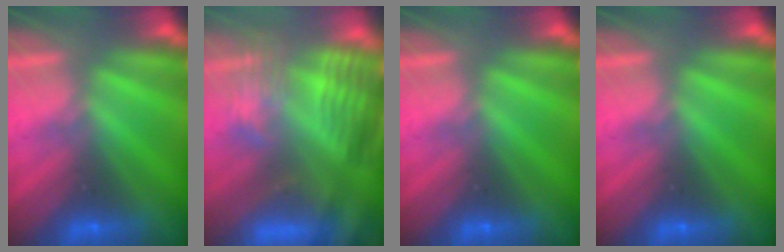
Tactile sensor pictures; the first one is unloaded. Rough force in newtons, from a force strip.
{"total": 12.7}
{"total": 0.0}
{"total": 0.0}